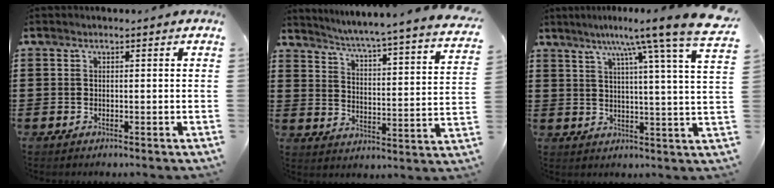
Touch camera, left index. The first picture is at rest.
{"total": 3.8, "force": [3.2, -1.4, 1.5], "torque": [-0.048, -0.047, 0.040]}
{"total": 9.9, "force": [7.5, -1.1, 6.4], "torque": [-0.122, -0.049, 0.108]}